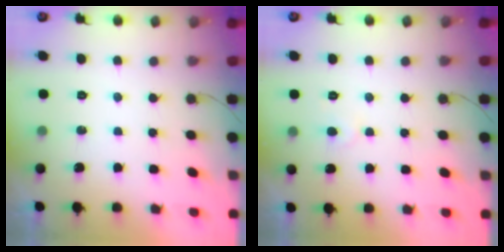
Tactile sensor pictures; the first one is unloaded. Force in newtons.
{"total": 3.7, "press": 3.7, "slide": 0.4}